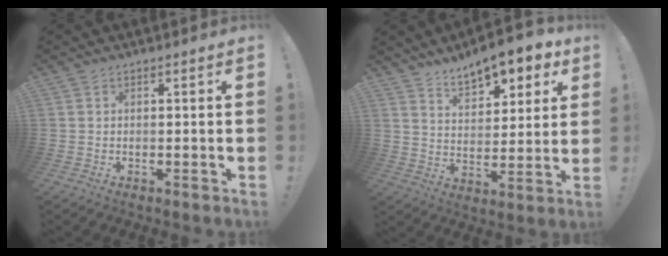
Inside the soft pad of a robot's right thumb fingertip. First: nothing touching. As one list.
[{"total": 11.6, "force": [9.1, 4.8, 5.5], "torque": [-0.078, -0.065, 0.160]}]